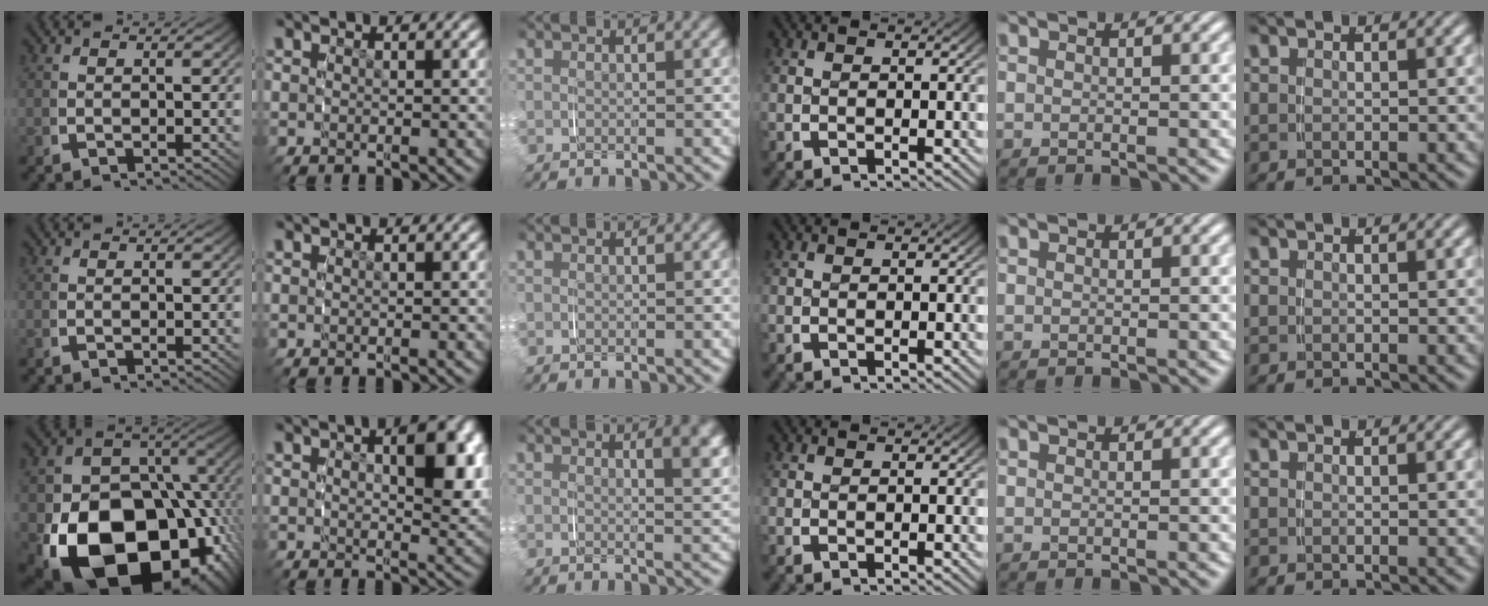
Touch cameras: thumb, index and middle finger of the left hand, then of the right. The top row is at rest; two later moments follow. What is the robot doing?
{"motion": "grasp_and_lifting", "object": "glasses case"}